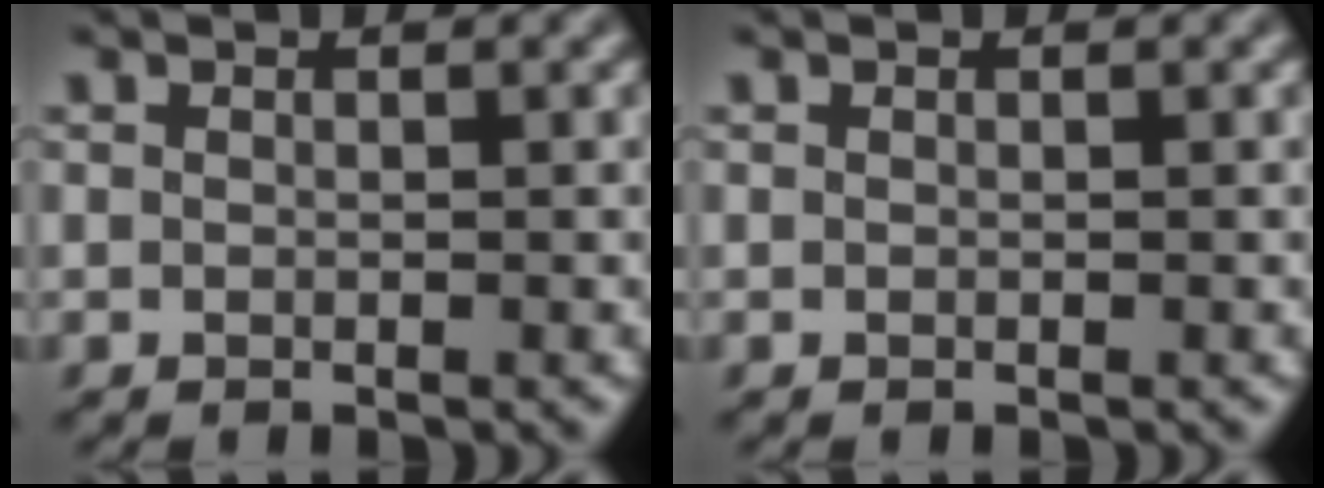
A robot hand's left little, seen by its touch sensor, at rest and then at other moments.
{"total": 0.0}